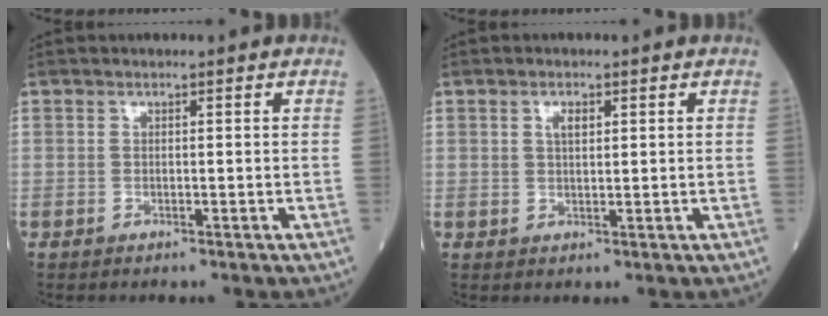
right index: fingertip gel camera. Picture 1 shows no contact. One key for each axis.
{"total": 2.0, "fx": 0.9, "fy": 0.8, "fz": 1.7, "tx": -0.031, "ty": 0.001, "tz": 0.015}